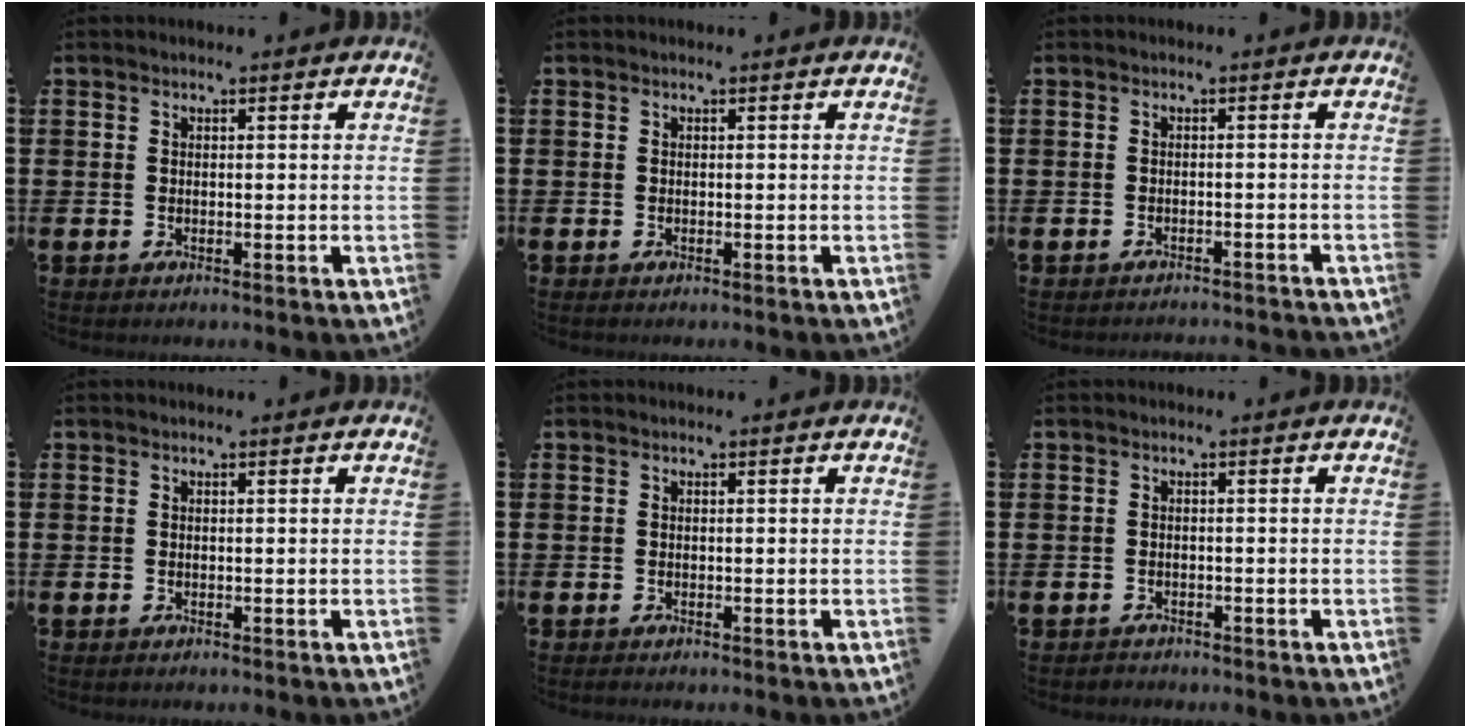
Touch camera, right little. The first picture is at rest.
{"total": 0.0}
{"total": 1.1, "force": [-1.1, -0.2, -0.1], "torque": [0.001, 0.002, -0.022]}
{"total": 0.0}
{"total": 0.0}
{"total": 0.6, "force": [-0.6, 0.2, -0.1], "torque": [0.000, 0.000, -0.014]}